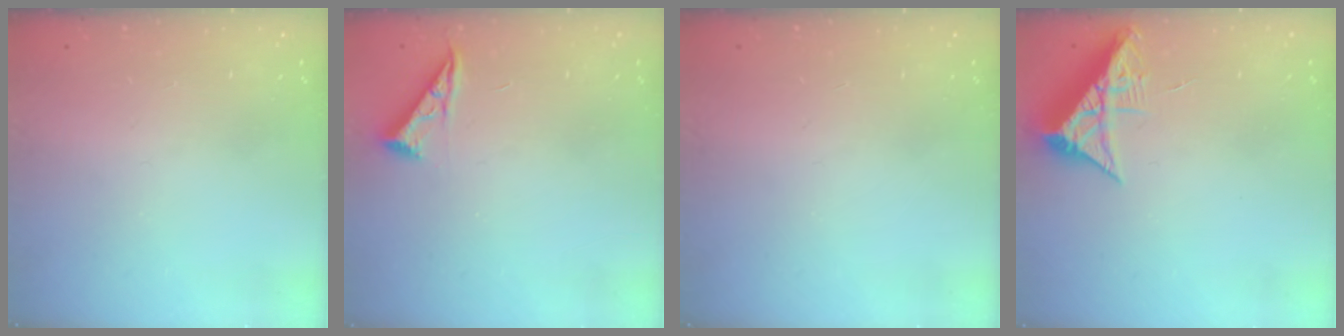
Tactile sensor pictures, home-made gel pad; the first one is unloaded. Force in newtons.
{"total": 5.0, "press": 5.0, "slide": 0.7}
{"total": 0.0}
{"total": 7.7, "press": 7.7, "slide": 0.4}